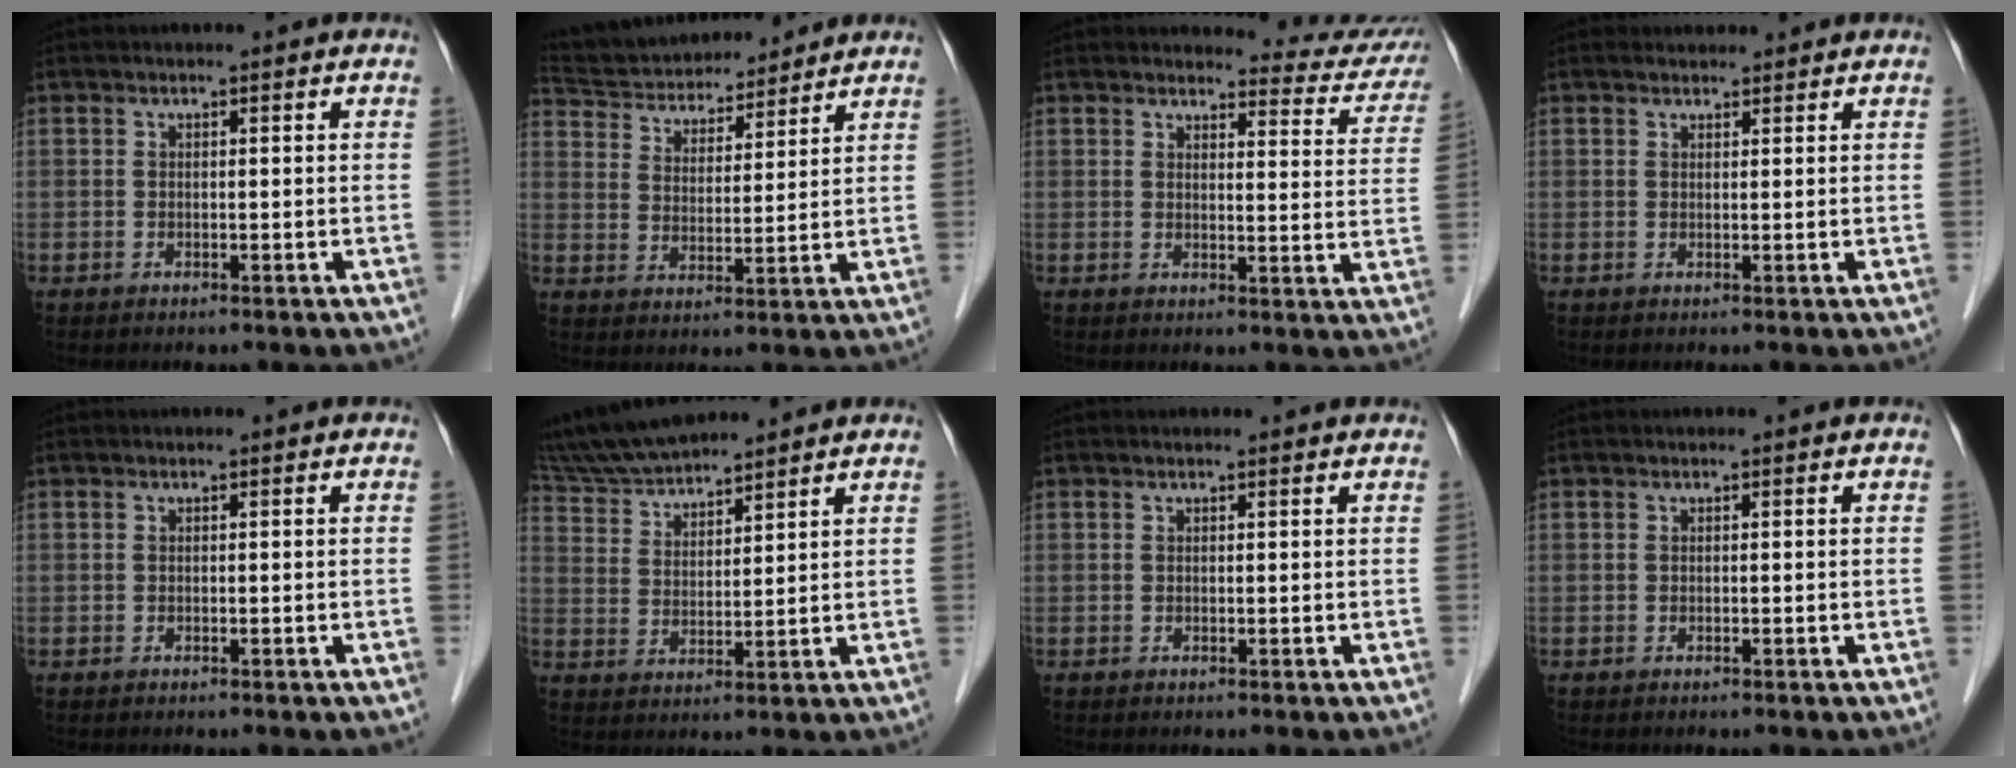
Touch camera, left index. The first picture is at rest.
{"total": 15.5, "force": [14.3, 4.1, 4.3], "torque": [-0.084, 0.031, 0.239]}
{"total": 10.8, "force": [10.6, 1.8, 0.5], "torque": [0.024, -0.056, 0.091]}
{"total": 1.6, "force": [1.5, 0.6, 0.0], "torque": [-0.005, 0.012, 0.022]}
{"total": 0.0}
{"total": 10.7, "force": [9.9, 1.4, 3.6], "torque": [-0.078, 0.028, 0.193]}
{"total": 1.2, "force": [1.2, 0.1, 0.1], "torque": [-0.012, 0.005, 0.012]}
{"total": 0.0}